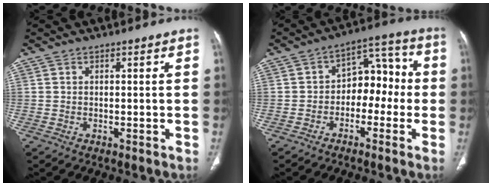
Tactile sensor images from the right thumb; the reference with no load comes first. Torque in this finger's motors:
{"motor_torque": [-0.31, 0.20, -0.16, 0.09, 0.03]}